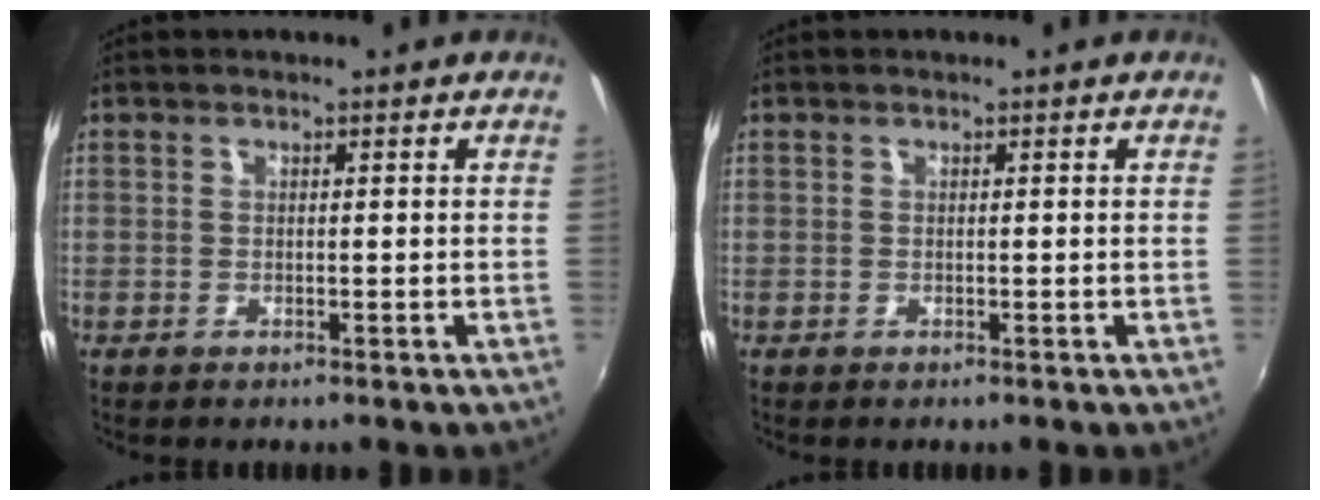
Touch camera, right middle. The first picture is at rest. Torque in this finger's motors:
{"motor_torque": [0.00, 0.00, 0.00, 0.01]}